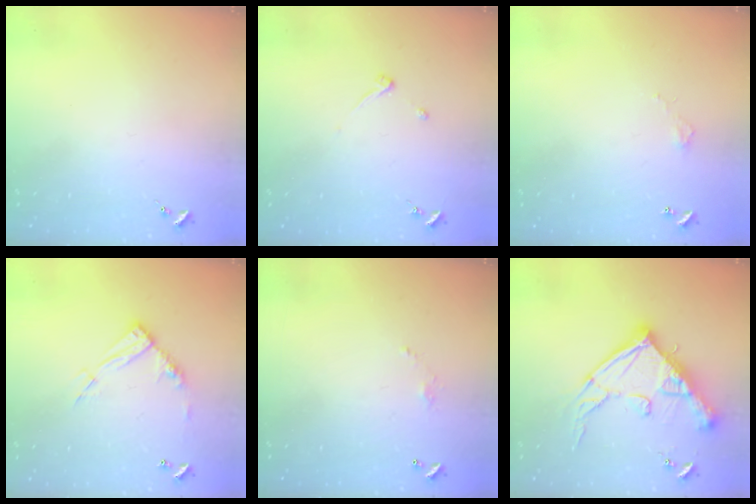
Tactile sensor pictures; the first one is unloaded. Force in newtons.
{"total": 3.2, "press": 3.2, "slide": 0.5}
{"total": 2.8, "press": 2.8, "slide": 0.2}
{"total": 12.2, "press": 12.1, "slide": 0.9}
{"total": 3.9, "press": 3.9, "slide": 0.1}
{"total": 19.6, "press": 19.5, "slide": 2.0}